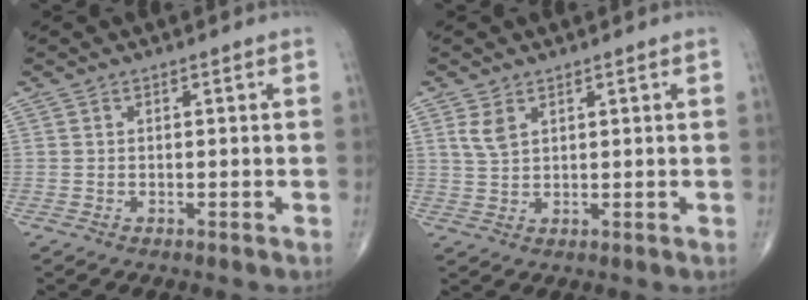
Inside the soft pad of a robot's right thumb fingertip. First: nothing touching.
{"total": 3.3, "force": [1.6, 2.2, 1.9], "torque": [-0.031, -0.006, 0.038]}